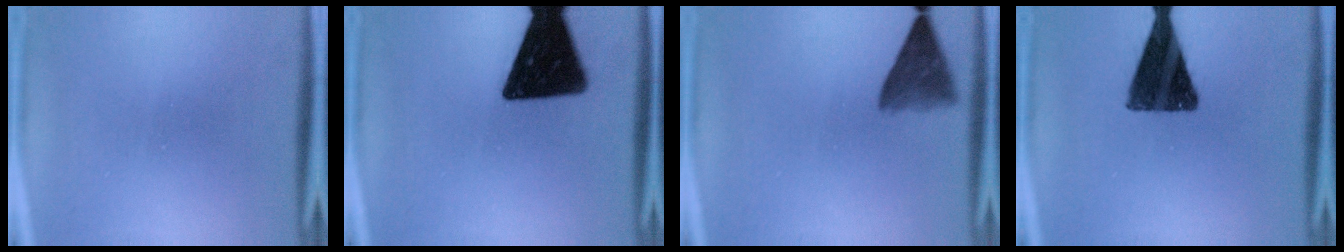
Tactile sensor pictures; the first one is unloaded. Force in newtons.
{"total": 17.2}
{"total": 5.8}
{"total": 14.2}